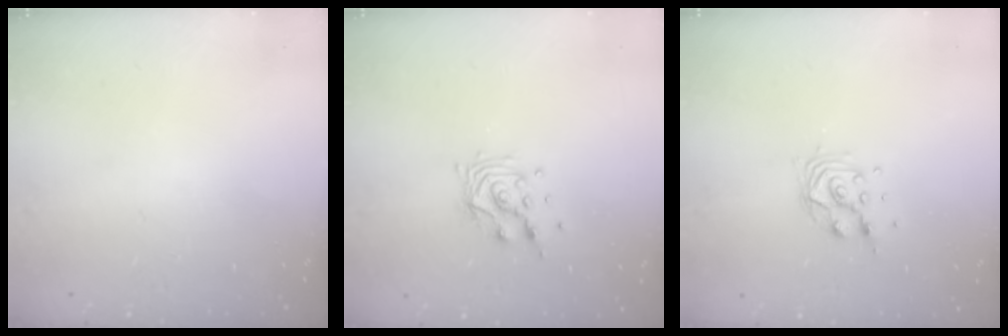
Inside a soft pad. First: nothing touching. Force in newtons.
{"total": 9.3, "press": 9.3, "slide": 0.4}
{"total": 9.4, "press": 9.2, "slide": 1.9}